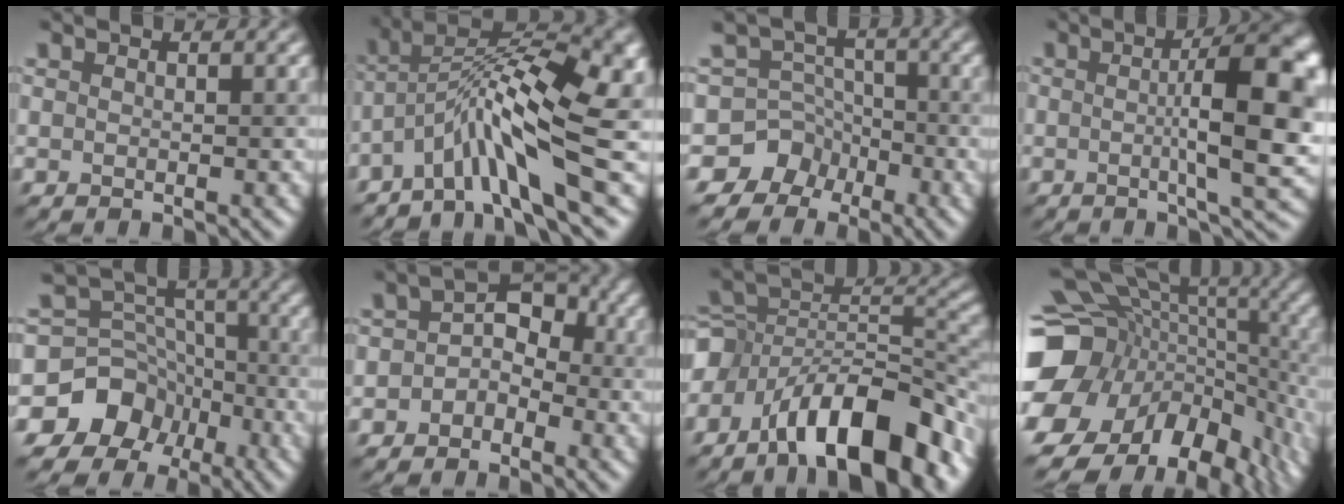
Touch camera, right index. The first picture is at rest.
{"total": 9.3, "force": [-3.0, 2.2, 8.5], "torque": [-0.136, 0.034, -0.054]}
{"total": 6.3, "force": [-3.8, 5.0, -0.7], "torque": [0.040, 0.016, -0.080]}
{"total": 9.3, "force": [0.0, 1.9, 9.1], "torque": [-0.115, 0.017, 0.006]}
{"total": 9.0, "force": [-5.4, 7.1, 0.7], "torque": [0.001, 0.021, -0.095]}
{"total": 3.0, "force": [-1.0, 2.2, 1.8], "torque": [-0.020, 0.023, -0.016]}
{"total": 12.3, "force": [-7.6, 4.9, 8.3], "torque": [-0.124, 0.033, -0.128]}
{"total": 17.9, "force": [-4.4, 13.5, 10.9], "torque": [-0.200, -0.005, -0.036]}